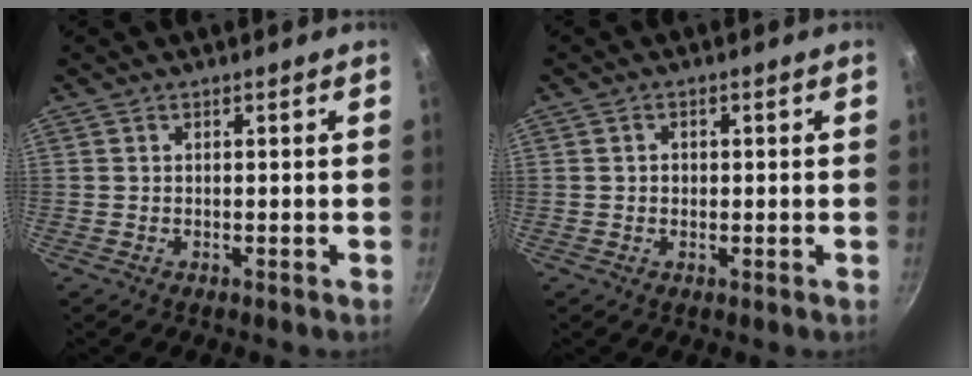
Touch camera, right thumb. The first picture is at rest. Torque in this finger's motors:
{"motor_torque": [-0.52, 0.22, 0.18, 0.03, 0.03]}